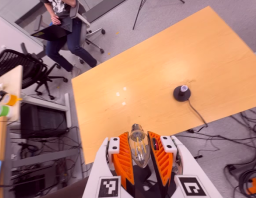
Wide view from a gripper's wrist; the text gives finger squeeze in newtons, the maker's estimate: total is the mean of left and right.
{"total": 13.9, "left": 14.7, "right": 13.2}